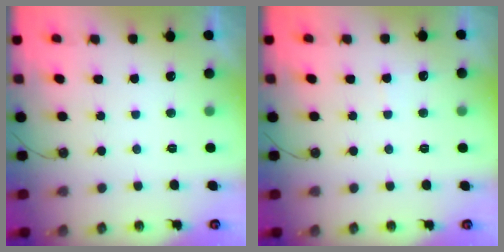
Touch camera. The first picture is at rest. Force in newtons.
{"total": 5.2, "press": 5.1, "slide": 0.7}